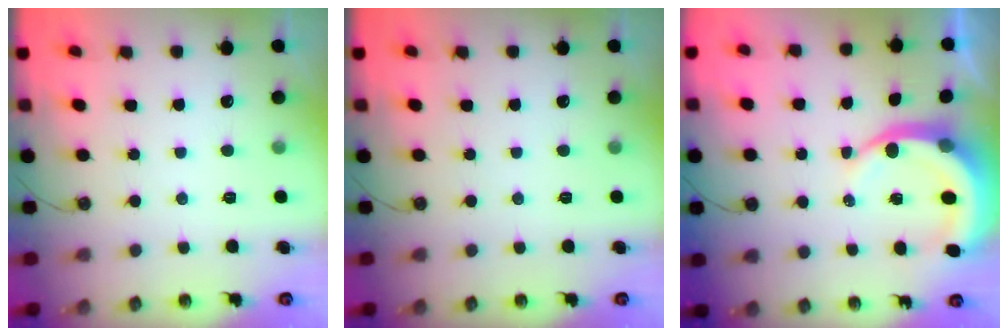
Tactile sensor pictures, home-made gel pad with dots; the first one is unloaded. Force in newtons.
{"total": 0.0}
{"total": 7.7, "press": 7.6, "slide": 1.0}